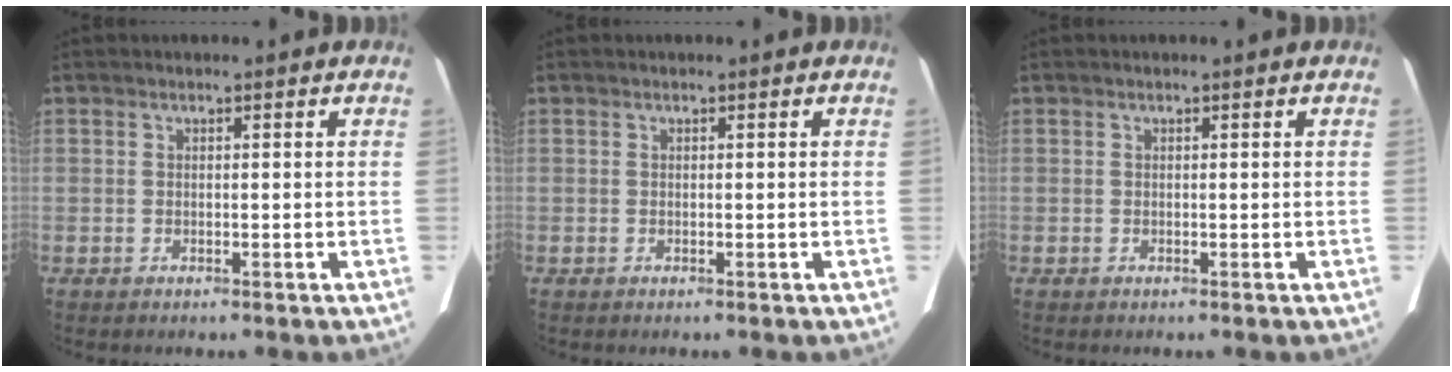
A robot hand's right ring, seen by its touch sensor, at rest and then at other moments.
{"total": 0.0}
{"total": 0.0}